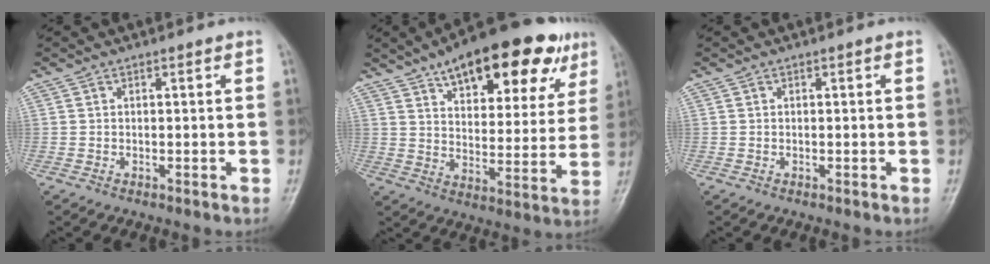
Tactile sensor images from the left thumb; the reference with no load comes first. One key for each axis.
{"total": 23.5, "fx": 13.8, "fy": 10.0, "fz": 16.2, "tx": -0.191, "ty": -0.020, "tz": 0.201}
{"total": 0.0}